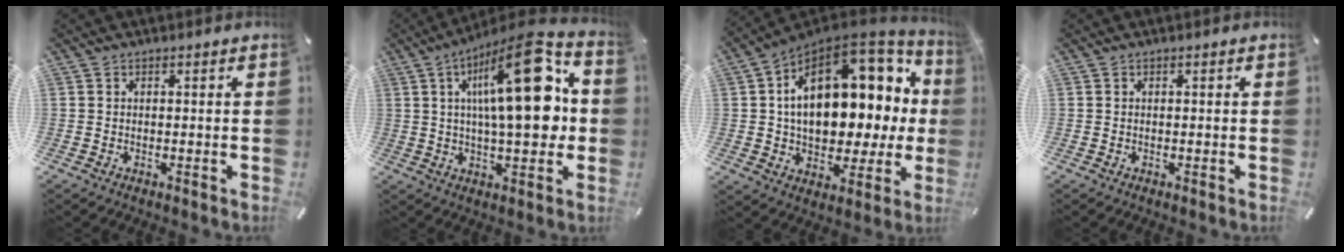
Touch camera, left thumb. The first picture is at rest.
{"total": 23.2, "force": [4.9, 8.3, 21.1], "torque": [-0.330, -0.025, 0.065]}
{"total": 21.7, "force": [5.0, 13.5, 16.3], "torque": [-0.241, -0.038, 0.090]}
{"total": 0.0}